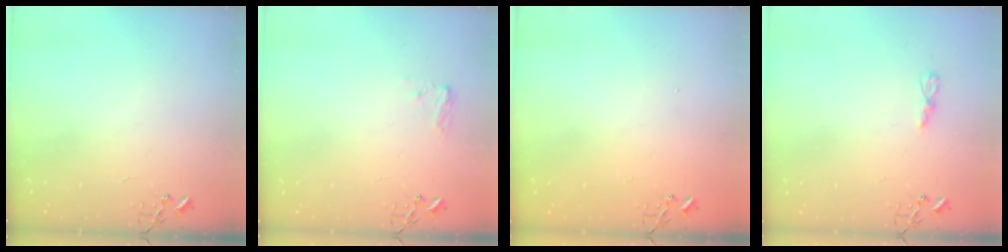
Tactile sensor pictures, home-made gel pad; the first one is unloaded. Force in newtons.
{"total": 7.2, "press": 7.2, "slide": 0.5}
{"total": 1.3, "press": 1.2, "slide": 0.1}
{"total": 3.5, "press": 3.5, "slide": 0.4}